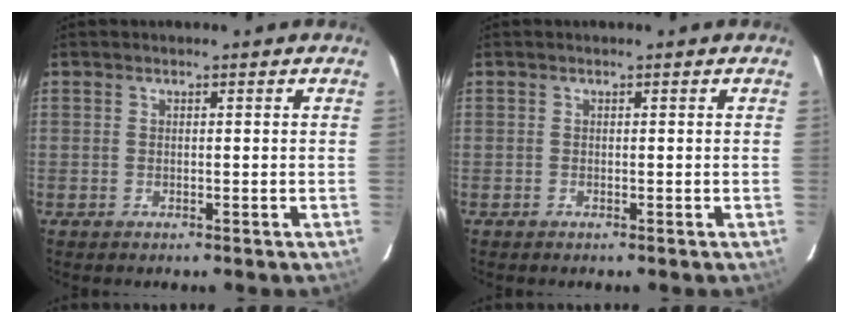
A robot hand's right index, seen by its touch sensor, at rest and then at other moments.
{"total": 0.0}